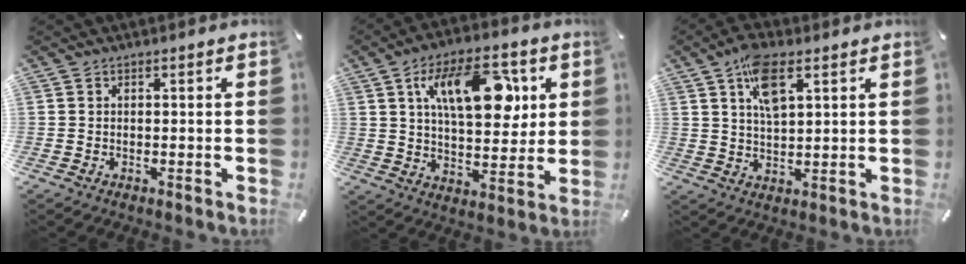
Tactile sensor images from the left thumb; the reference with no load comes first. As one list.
[{"total": 18.3, "force": [6.7, 9.8, 13.9], "torque": [-0.203, -0.002, 0.111]}, {"total": 8.6, "force": [4.5, 3.9, 6.3], "torque": [-0.116, -0.006, 0.080]}]